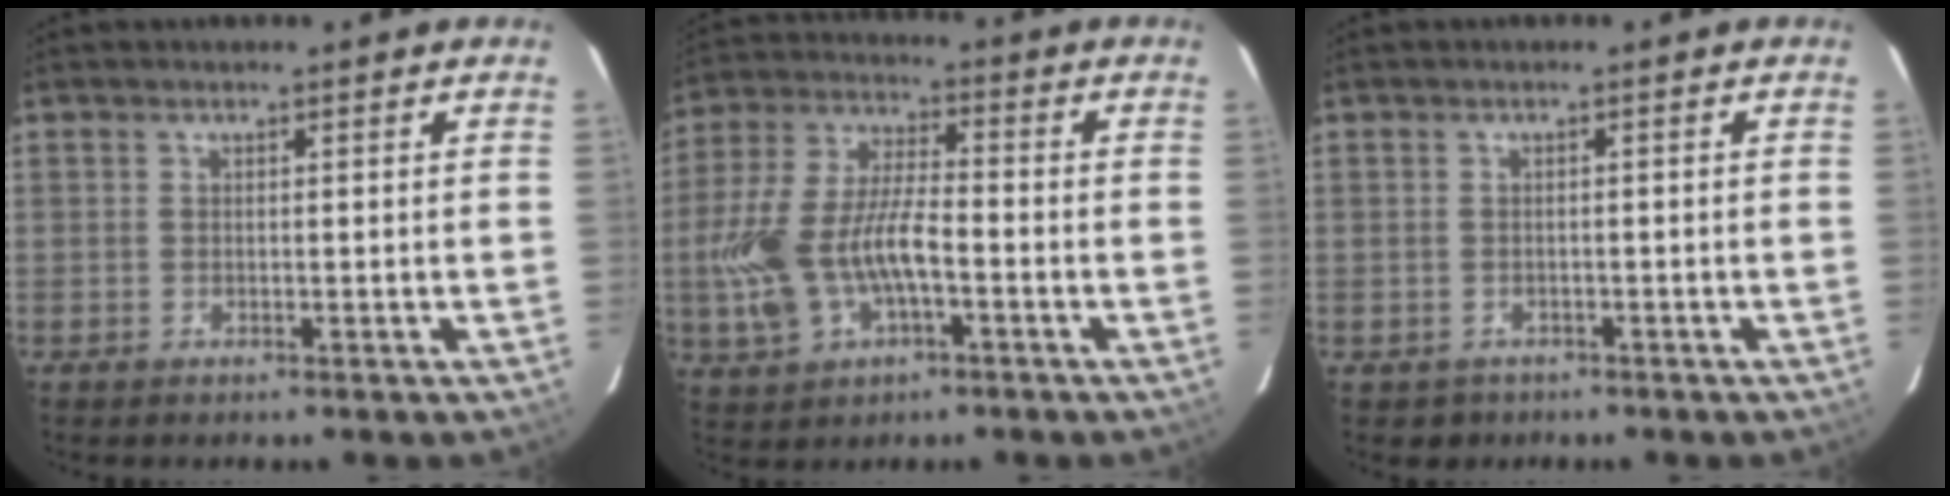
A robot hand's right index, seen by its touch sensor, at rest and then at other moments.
{"total": 14.6, "force": [-3.9, 7.0, 12.2], "torque": [-0.268, 0.003, -0.068]}
{"total": 2.2, "force": [-1.2, 1.9, 0.1], "torque": [-0.007, 0.005, -0.011]}